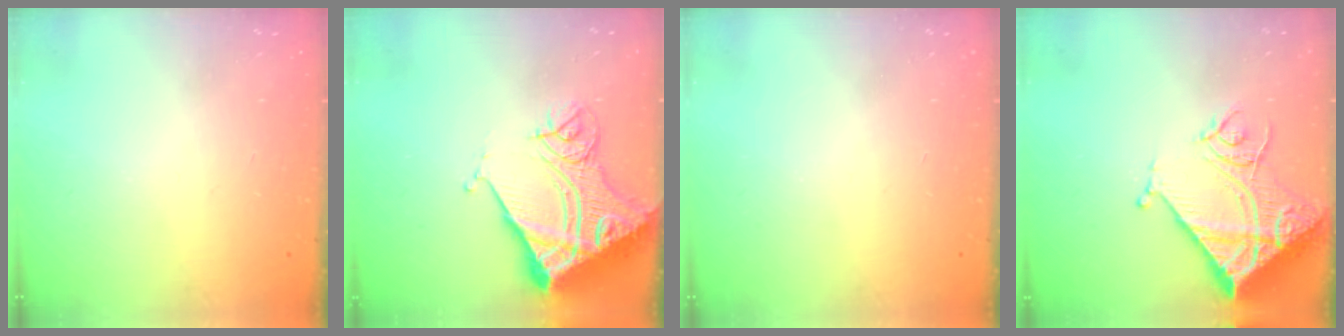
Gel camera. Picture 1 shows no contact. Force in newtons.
{"total": 17.3, "press": 17.2, "slide": 2.1}
{"total": 0.0}
{"total": 15.5, "press": 15.3, "slide": 1.9}